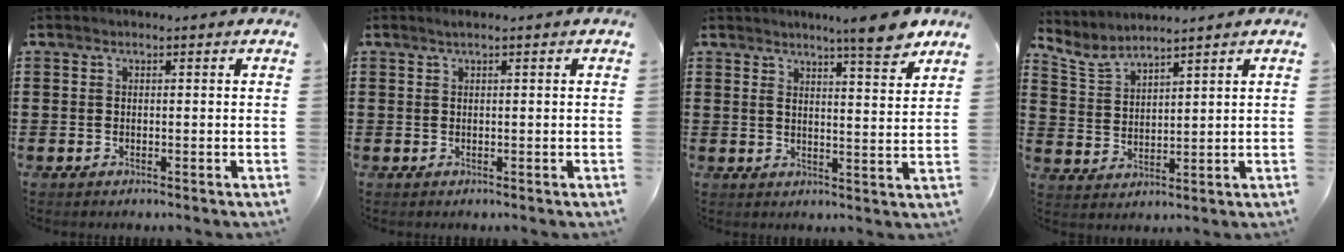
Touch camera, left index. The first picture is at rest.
{"total": 0.6, "force": [0.3, -0.1, 0.5], "torque": [-0.008, -0.001, 0.006]}
{"total": 6.9, "force": [5.8, 0.2, 3.8], "torque": [-0.064, -0.025, 0.097]}
{"total": 4.3, "force": [4.0, 0.7, 1.3], "torque": [-0.042, -0.017, 0.071]}